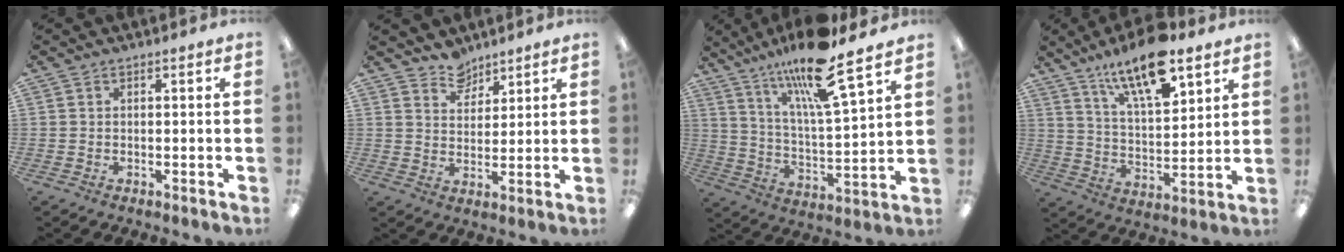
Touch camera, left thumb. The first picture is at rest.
{"total": 6.2, "force": [5.5, 3.0, 0.6], "torque": [-0.007, -0.035, 0.101]}
{"total": 17.9, "force": [13.9, 2.4, 11.0], "torque": [-0.201, -0.087, 0.228]}
{"total": 16.0, "force": [11.4, 5.2, 10.0], "torque": [-0.169, -0.057, 0.190]}